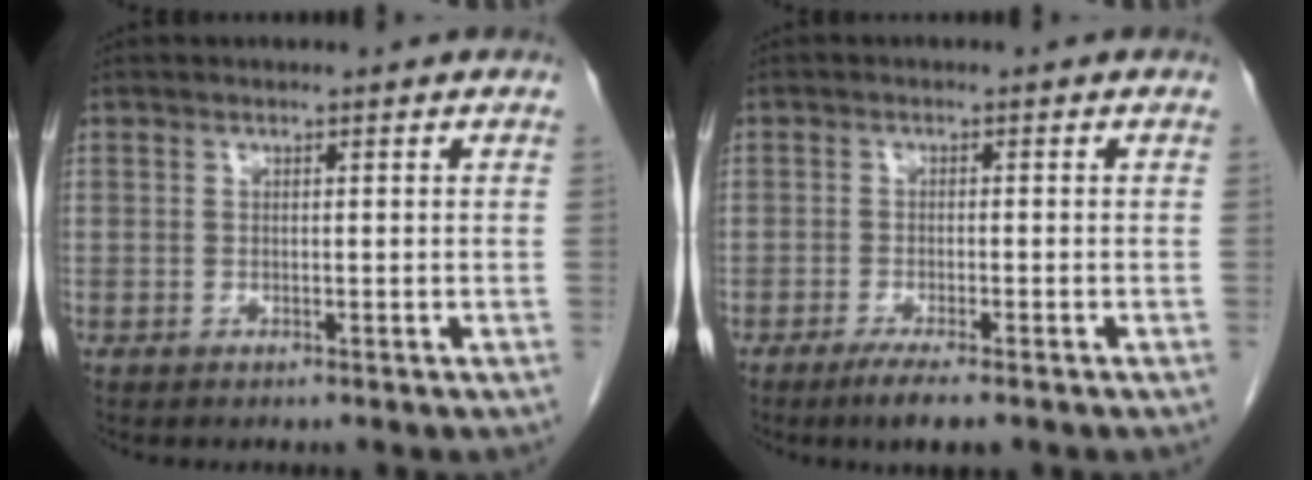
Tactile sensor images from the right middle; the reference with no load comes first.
{"total": 4.1, "force": [-2.9, 0.4, 2.9], "torque": [-0.049, -0.010, -0.046]}